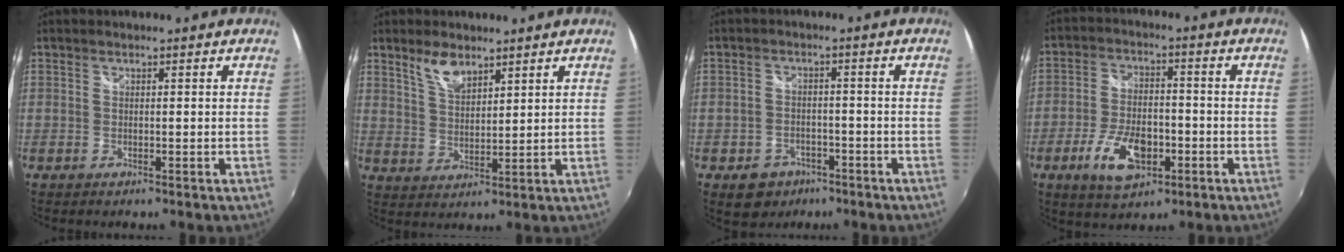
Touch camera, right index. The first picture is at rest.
{"total": 5.7, "force": [4.1, 2.4, 3.2], "torque": [-0.056, 0.002, 0.081]}
{"total": 6.5, "force": [-3.8, 4.9, 1.9], "torque": [-0.059, 0.006, -0.049]}
{"total": 10.8, "force": [-4.5, 5.7, 8.0], "torque": [-0.165, -0.003, -0.074]}